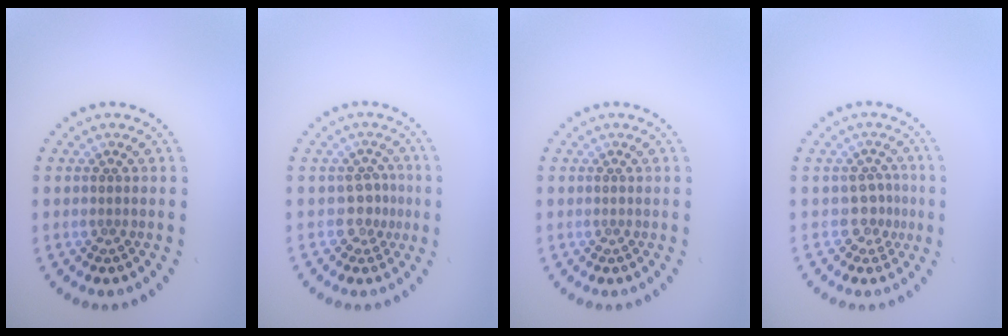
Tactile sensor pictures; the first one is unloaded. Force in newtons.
{"total": 2.0, "press": 1.4, "slide": 1.4}
{"total": 0.0}
{"total": 1.9, "press": 1.4, "slide": 1.3}